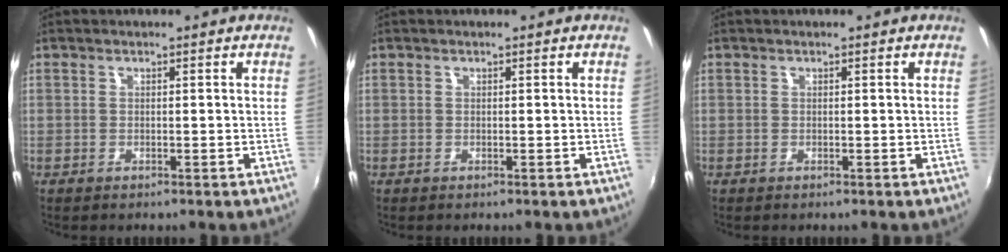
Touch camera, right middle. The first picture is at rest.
{"total": 0.0}
{"total": 0.0}